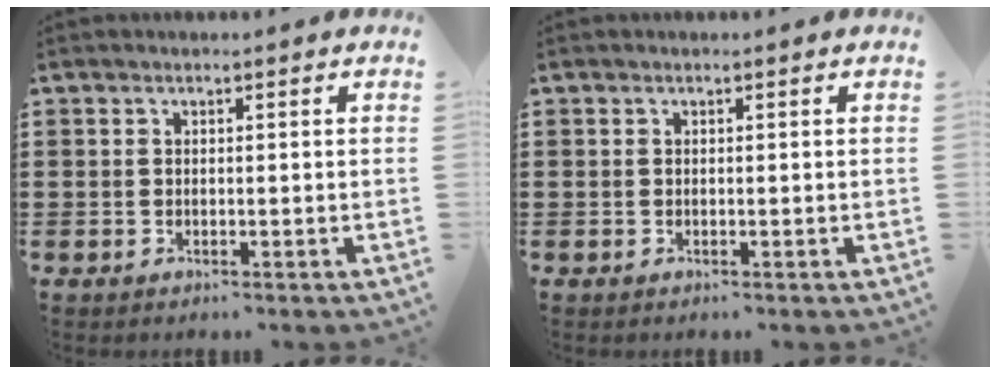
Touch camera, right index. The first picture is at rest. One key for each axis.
{"total": 0.0}